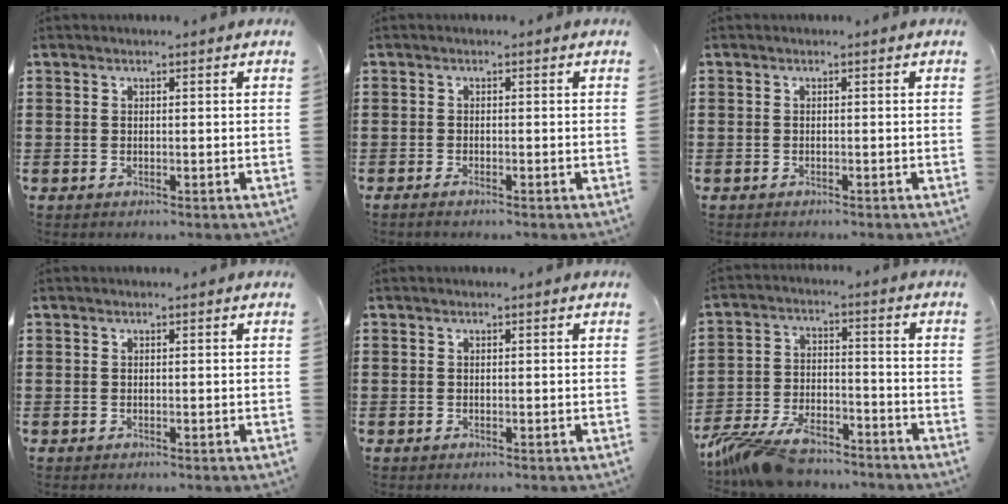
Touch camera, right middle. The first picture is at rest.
{"total": 0.8, "force": [-0.6, 0.2, 0.4], "torque": [-0.010, -0.005, -0.011]}
{"total": 0.6, "force": [-0.5, 0.2, 0.0], "torque": [0.000, 0.001, -0.011]}
{"total": 0.0}
{"total": 0.0}
{"total": 8.6, "force": [-7.5, 2.2, 3.6], "torque": [-0.088, 0.008, -0.148]}